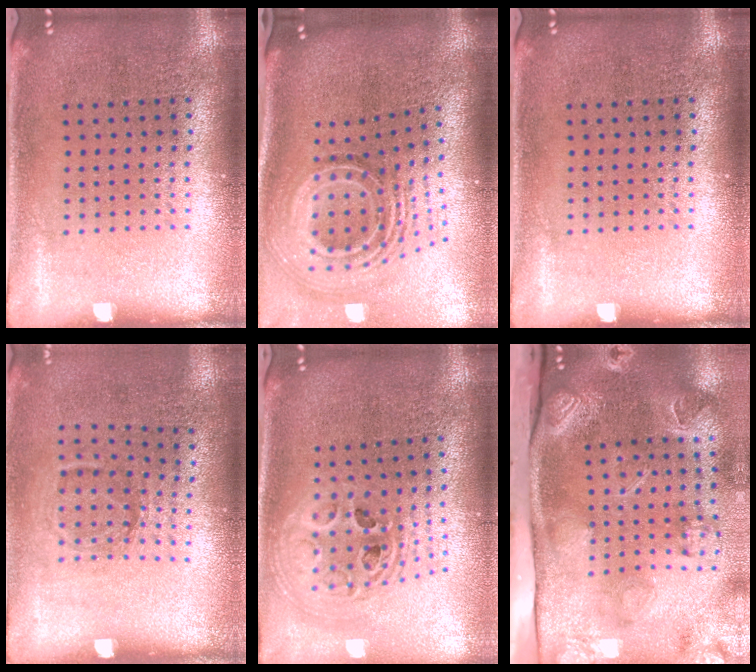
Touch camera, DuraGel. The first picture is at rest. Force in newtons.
{"total": 2.6, "press": 1.7, "slide": 2.0}
{"total": 0.0}
{"total": 1.2, "press": 0.8, "slide": 0.8}
{"total": 2.3, "press": 1.8, "slide": 1.5}
{"total": 4.1, "press": 3.0, "slide": 2.8}